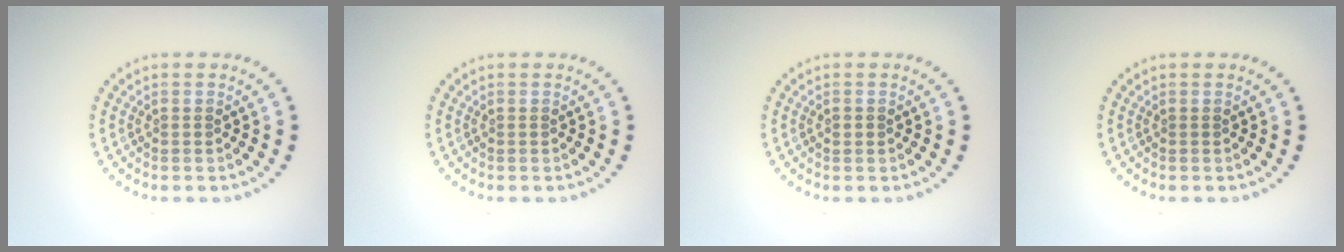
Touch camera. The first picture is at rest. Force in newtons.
{"total": 0.0}
{"total": 0.9, "press": 0.9, "slide": 0.0}
{"total": 0.0}